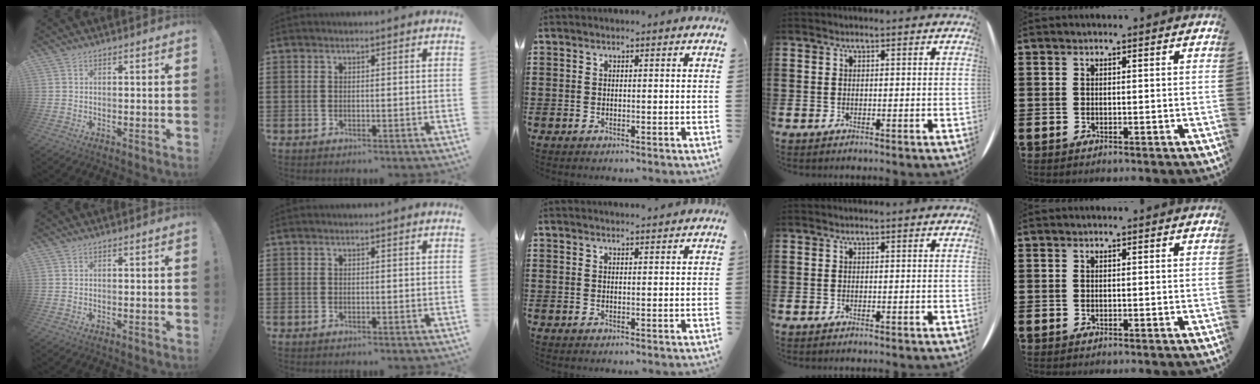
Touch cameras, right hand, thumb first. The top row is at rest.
{"middle": {"total": 1.3, "force": [1.3, -0.1, 0.2], "torque": [0.002, -0.004, 0.023]}}